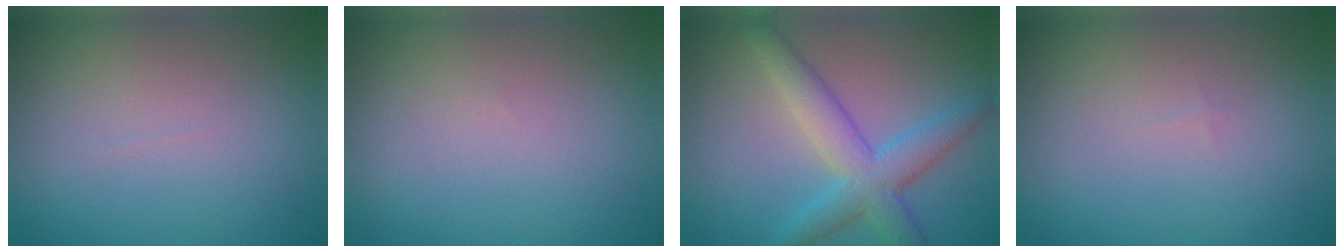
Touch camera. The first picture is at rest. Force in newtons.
{"total": 0.0}
{"total": 5.1, "press": 5.1, "slide": 0.1}
{"total": 0.0}